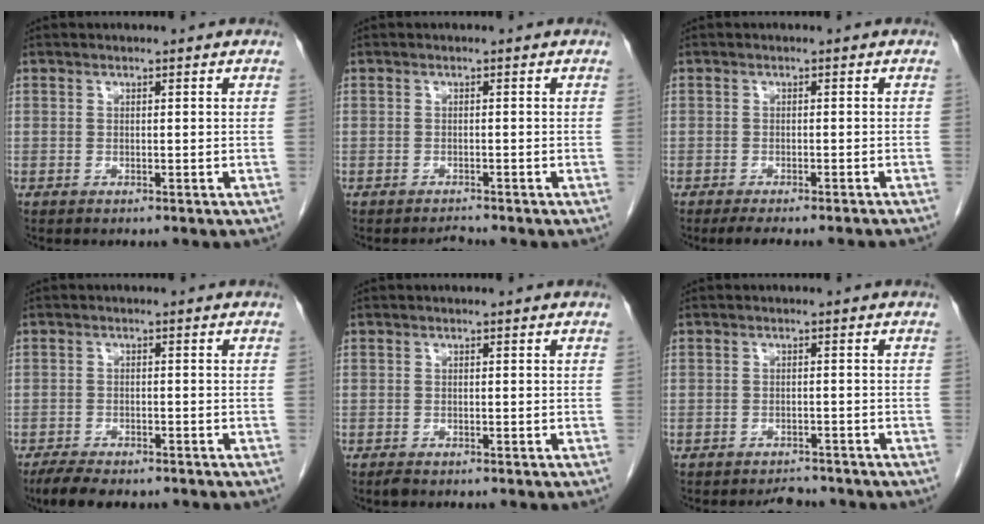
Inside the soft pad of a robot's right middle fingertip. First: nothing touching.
{"total": 0.9, "force": [-0.9, -0.3, -0.1], "torque": [-0.001, -0.008, -0.010]}
{"total": 7.3, "force": [-6.5, 0.2, 3.4], "torque": [-0.032, -0.012, -0.085]}
{"total": 6.1, "force": [-4.9, 2.0, 3.1], "torque": [-0.051, -0.011, -0.075]}
{"total": 0.8, "force": [-0.7, 0.3, 0.4], "torque": [-0.013, -0.002, -0.010]}
{"total": 2.8, "force": [-2.7, 0.9, 0.2], "torque": [-0.010, -0.006, -0.038]}